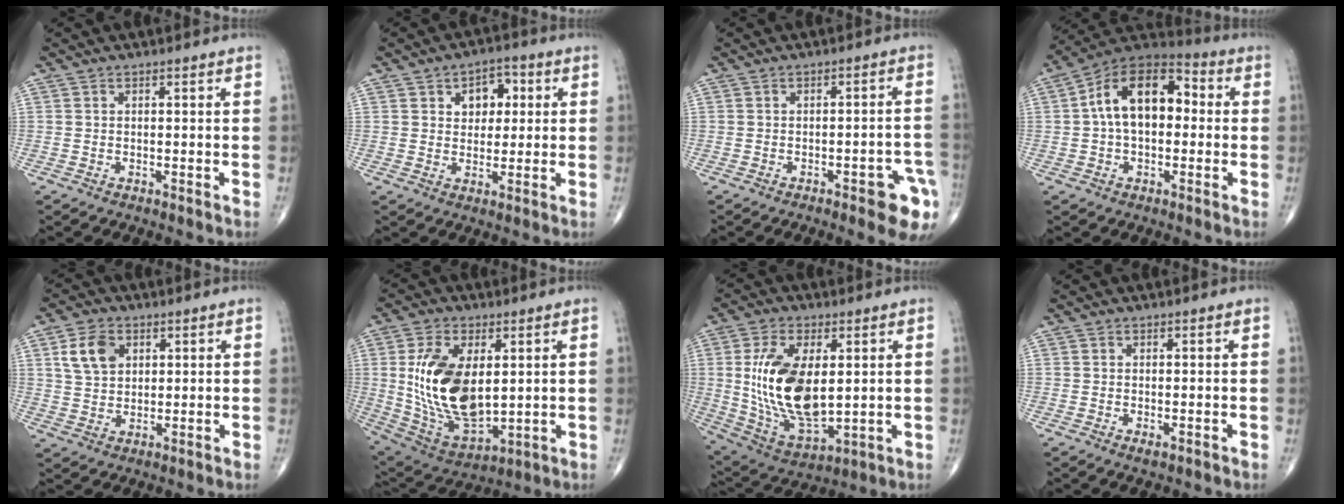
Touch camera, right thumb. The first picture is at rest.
{"total": 6.7, "force": [1.9, 4.8, 4.3], "torque": [-0.025, 0.000, 0.023]}
{"total": 8.7, "force": [-4.4, 2.6, 7.0], "torque": [-0.064, 0.023, -0.050]}
{"total": 15.0, "force": [1.1, 9.0, 12.0], "torque": [-0.180, 0.040, 0.004]}
{"total": 7.3, "force": [2.7, 5.1, 4.3], "torque": [-0.065, -0.008, 0.052]}
{"total": 19.2, "force": [2.4, 10.6, 15.9], "torque": [-0.290, -0.020, 0.062]}
{"total": 18.6, "force": [2.1, 9.6, 15.8], "torque": [-0.294, -0.020, 0.054]}
{"total": 1.0, "force": [-0.3, 0.4, 0.8], "torque": [-0.015, -0.004, -0.005]}